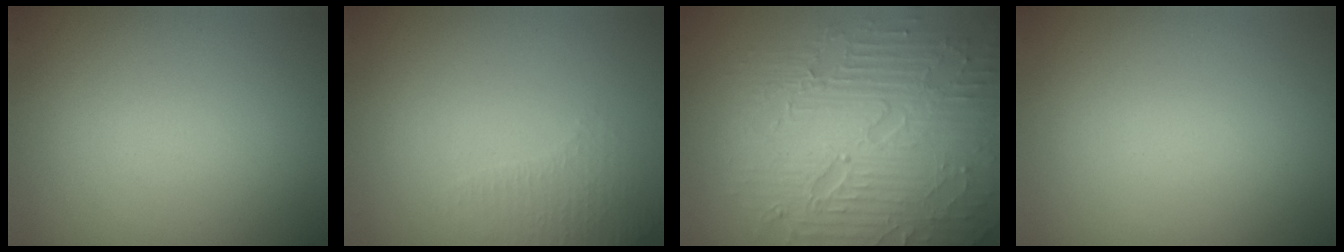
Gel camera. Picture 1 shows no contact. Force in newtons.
{"total": 2.0, "press": 1.9, "slide": 0.5}
{"total": 9.0, "press": 6.4, "slide": 6.4}
{"total": 0.0}